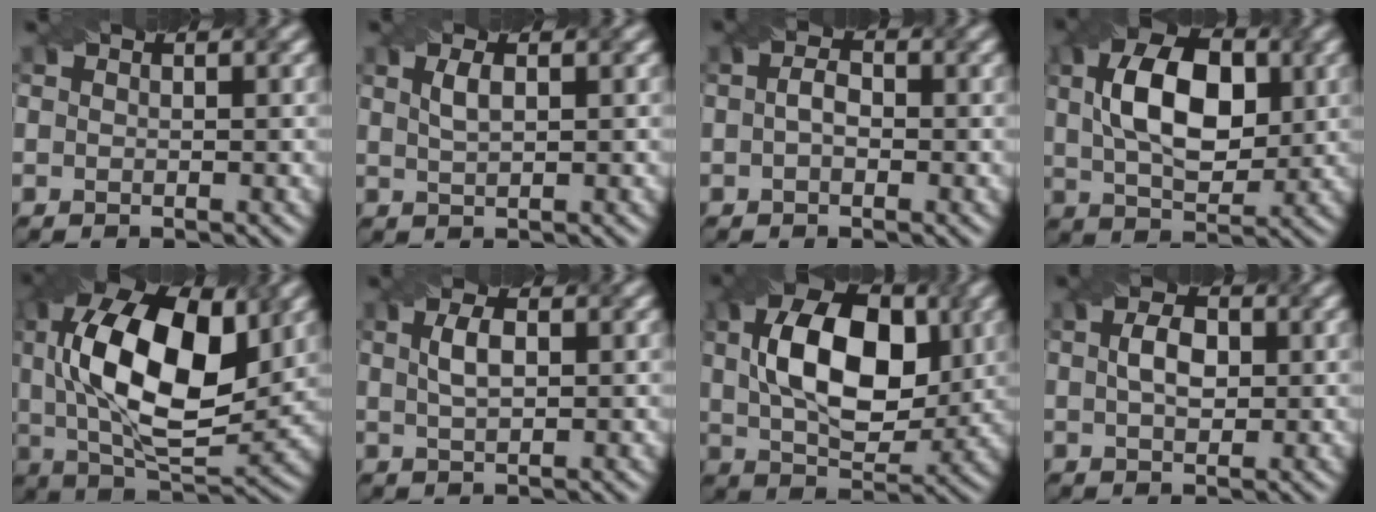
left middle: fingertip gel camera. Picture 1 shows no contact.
{"total": 1.7, "force": [0.7, 0.6, 1.4], "torque": [-0.031, 0.003, 0.016]}
{"total": 1.9, "force": [-0.1, 1.2, 1.5], "torque": [-0.029, 0.005, -0.005]}
{"total": 9.3, "force": [1.9, 5.4, 7.4], "torque": [-0.130, 0.012, 0.030]}
{"total": 14.5, "force": [3.0, 7.2, 12.2], "torque": [-0.219, 0.007, 0.055]}
{"total": 2.3, "force": [0.6, 1.1, 2.0], "torque": [-0.045, 0.003, 0.013]}
{"total": 10.8, "force": [1.9, 6.2, 8.6], "torque": [-0.143, 0.011, 0.031]}
{"total": 3.1, "force": [0.5, 1.9, 2.4], "torque": [-0.051, 0.005, 0.008]}